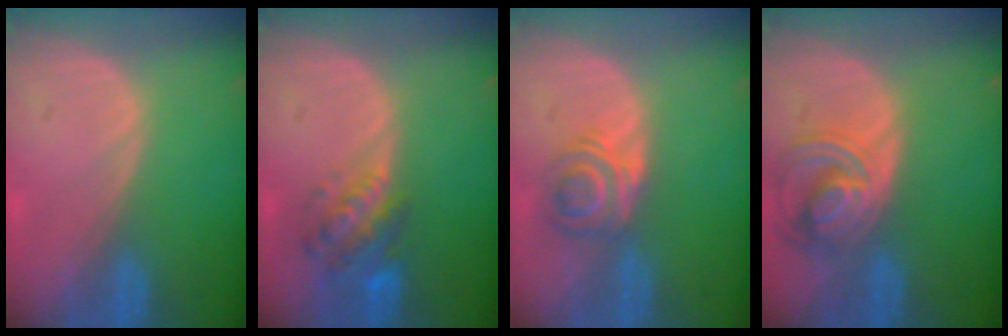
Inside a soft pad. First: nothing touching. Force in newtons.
{"total": 6.1, "press": 5.7, "slide": 2.3}
{"total": 5.8, "press": 4.9, "slide": 3.2}
{"total": 8.1, "press": 7.0, "slide": 4.1}